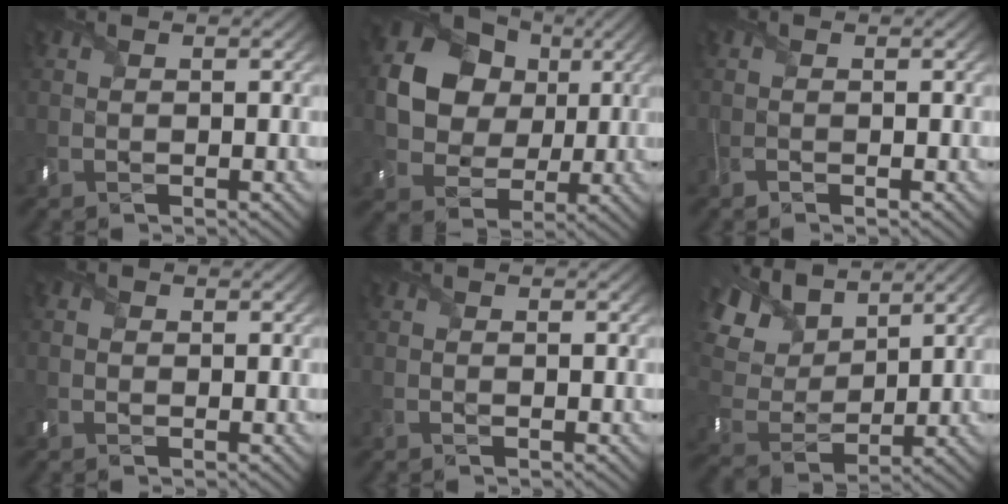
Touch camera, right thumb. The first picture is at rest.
{"total": 13.4, "force": [3.0, 11.1, 6.9], "torque": [-0.163, 0.028, 0.052]}
{"total": 0.8, "force": [-0.3, 0.3, 0.7], "torque": [-0.012, -0.001, -0.006]}
{"total": 1.0, "force": [-0.2, 0.8, 0.4], "torque": [-0.009, -0.002, -0.005]}
{"total": 0.0}
{"total": 12.3, "force": [6.9, 7.4, 7.0], "torque": [-0.214, 0.034, 0.127]}